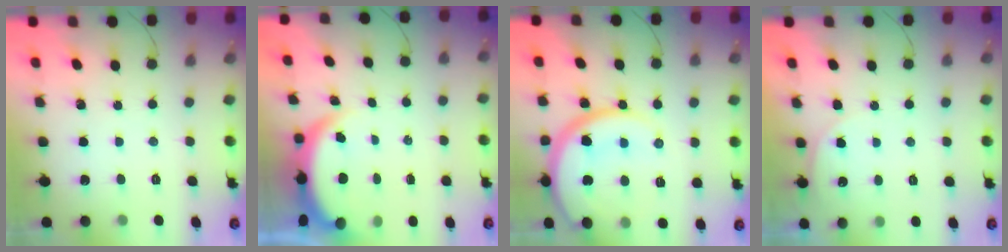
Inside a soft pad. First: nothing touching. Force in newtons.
{"total": 3.7, "press": 3.7, "slide": 0.1}
{"total": 15.3, "press": 15.3, "slide": 1.1}
{"total": 3.6, "press": 3.6, "slide": 0.5}